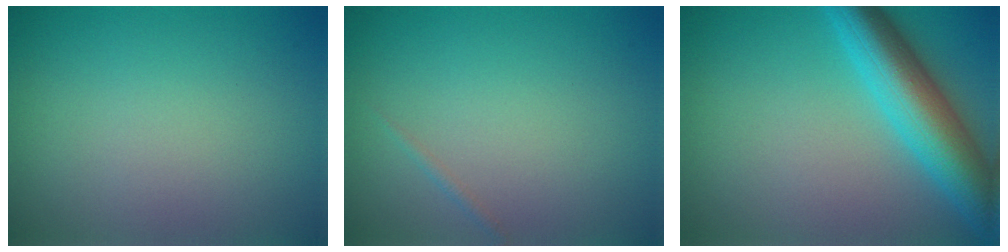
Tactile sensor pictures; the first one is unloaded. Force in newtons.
{"total": 0.6, "press": 0.6, "slide": 0.0}
{"total": 7.7, "press": 7.7, "slide": 0.2}